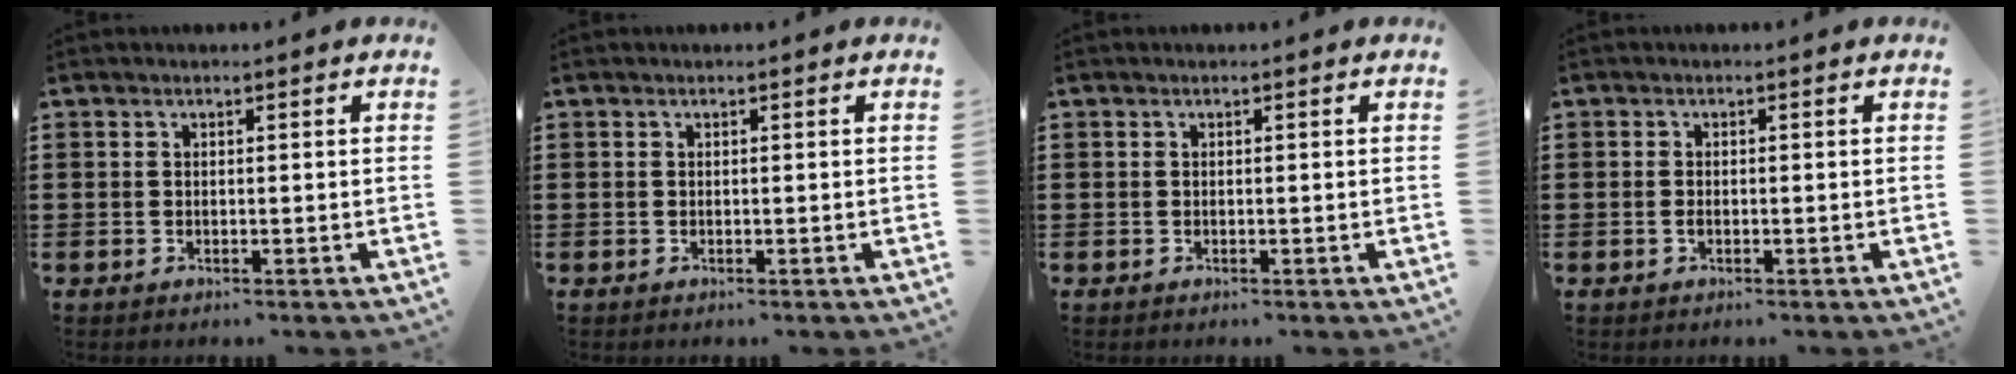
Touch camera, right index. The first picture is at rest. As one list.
[{"total": 0.0}, {"total": 0.0}, {"total": 1.0, "force": [-0.3, 0.5, 0.8], "torque": [-0.017, -0.002, -0.005]}]